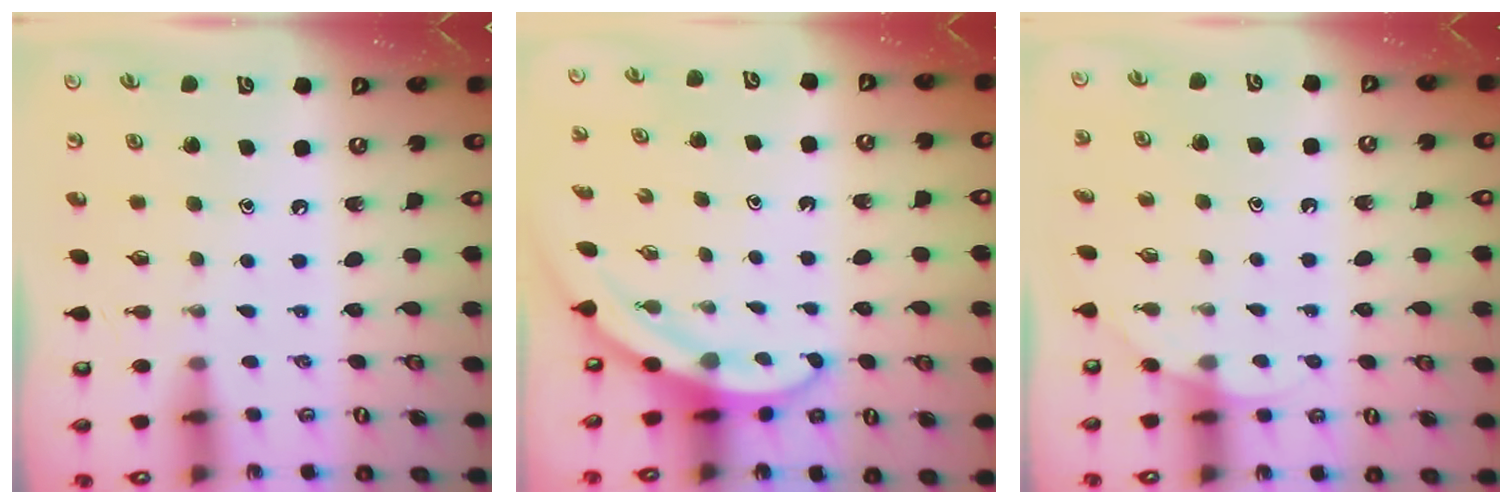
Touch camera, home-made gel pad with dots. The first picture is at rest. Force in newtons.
{"total": 3.6, "press": 3.6, "slide": 0.2}
{"total": 2.9, "press": 2.9, "slide": 0.2}